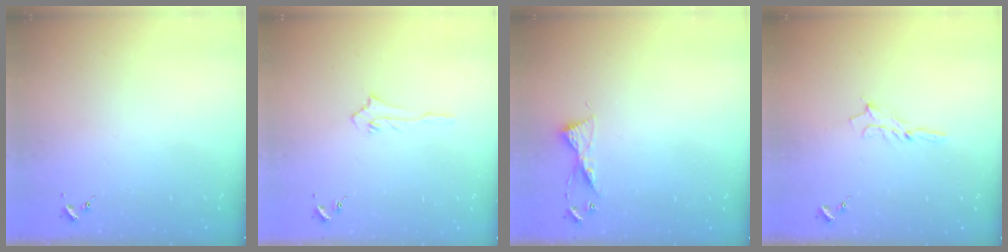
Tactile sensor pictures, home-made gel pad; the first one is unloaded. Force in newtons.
{"total": 3.9, "press": 3.9, "slide": 0.7}
{"total": 6.7, "press": 6.7, "slide": 0.7}
{"total": 5.9, "press": 5.9, "slide": 0.7}